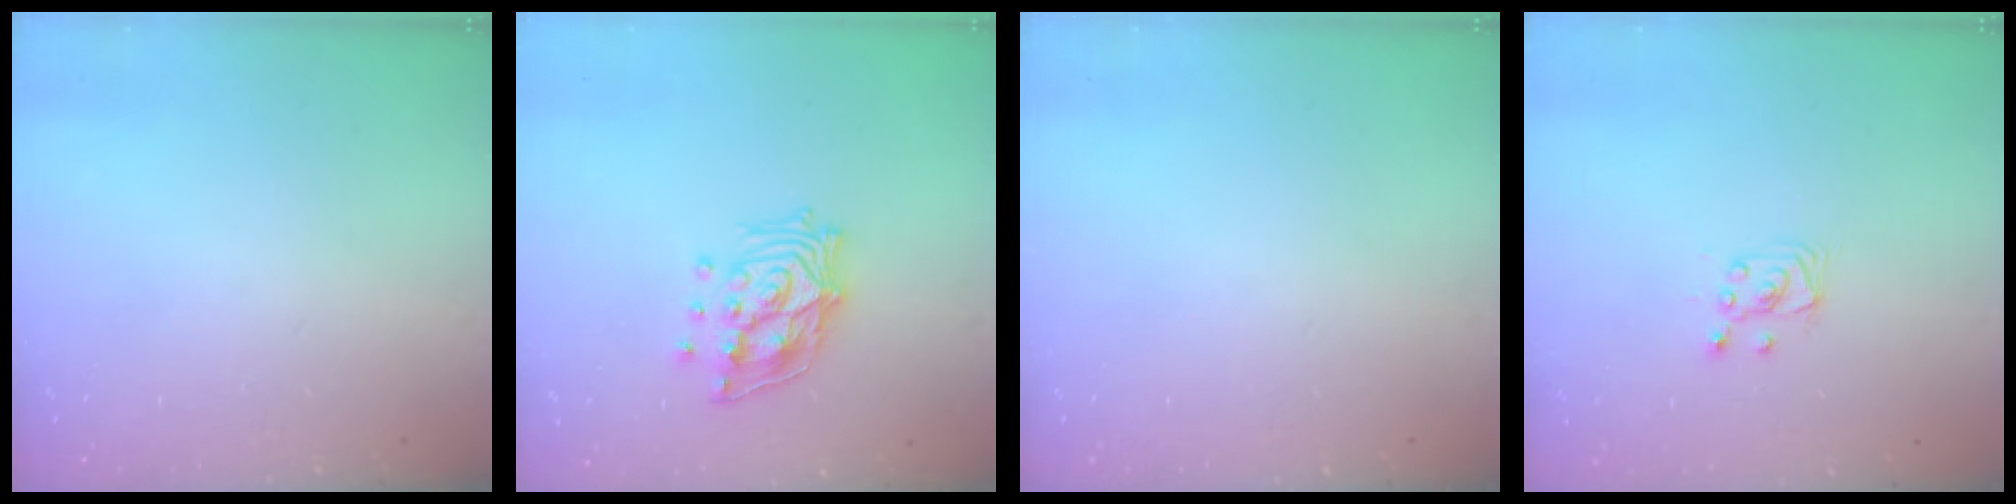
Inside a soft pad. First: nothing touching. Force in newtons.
{"total": 14.0, "press": 13.9, "slide": 1.7}
{"total": 0.0}
{"total": 3.5, "press": 3.5, "slide": 0.4}